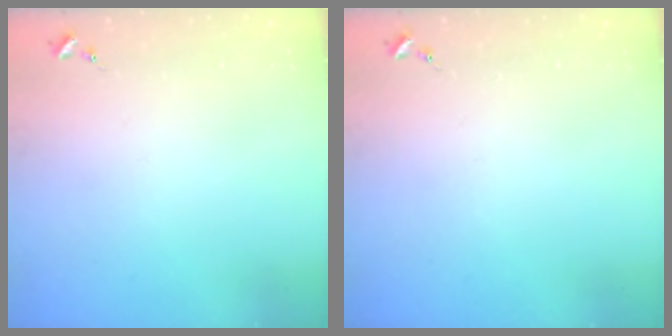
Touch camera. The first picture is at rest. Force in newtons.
{"total": 0.0}